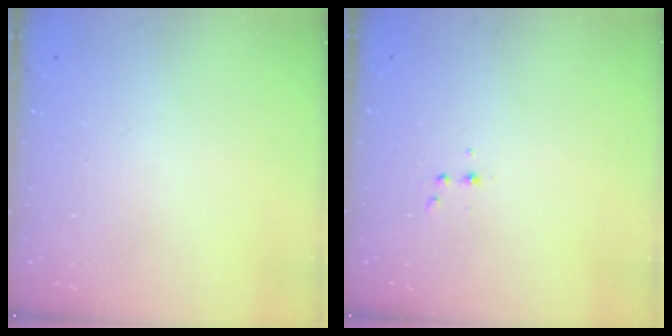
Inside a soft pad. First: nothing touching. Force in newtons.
{"total": 3.2, "press": 3.1, "slide": 1.0}